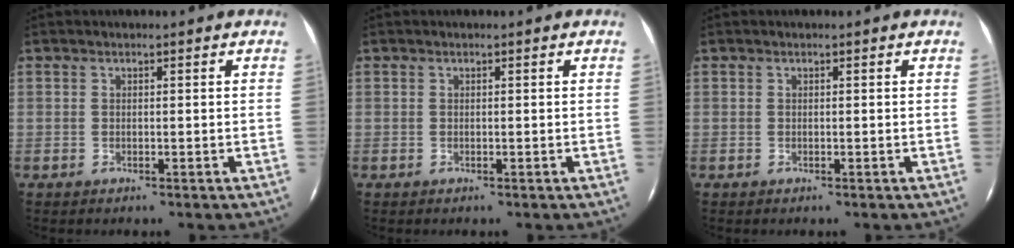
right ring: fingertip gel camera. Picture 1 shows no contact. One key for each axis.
{"total": 0.0}
{"total": 0.0}